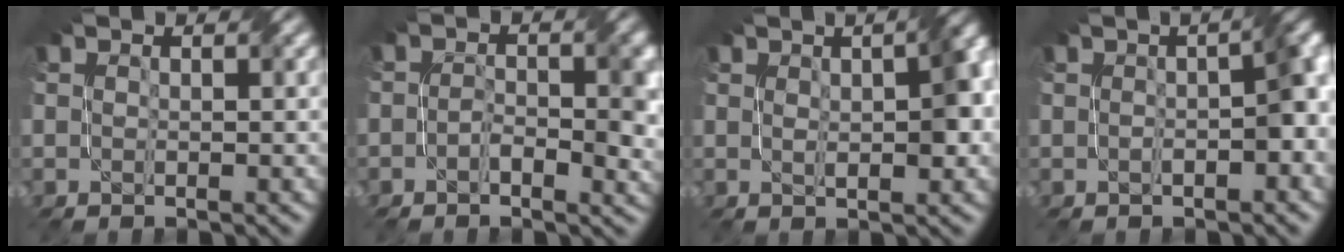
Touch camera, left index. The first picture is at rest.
{"total": 3.8, "force": [-0.6, 1.7, 3.3], "torque": [-0.050, -0.002, -0.014]}
{"total": 5.3, "force": [0.7, 1.8, 4.9], "torque": [-0.063, 0.014, 0.011]}
{"total": 4.6, "force": [-0.2, 1.2, 4.5], "torque": [-0.059, 0.013, -0.001]}